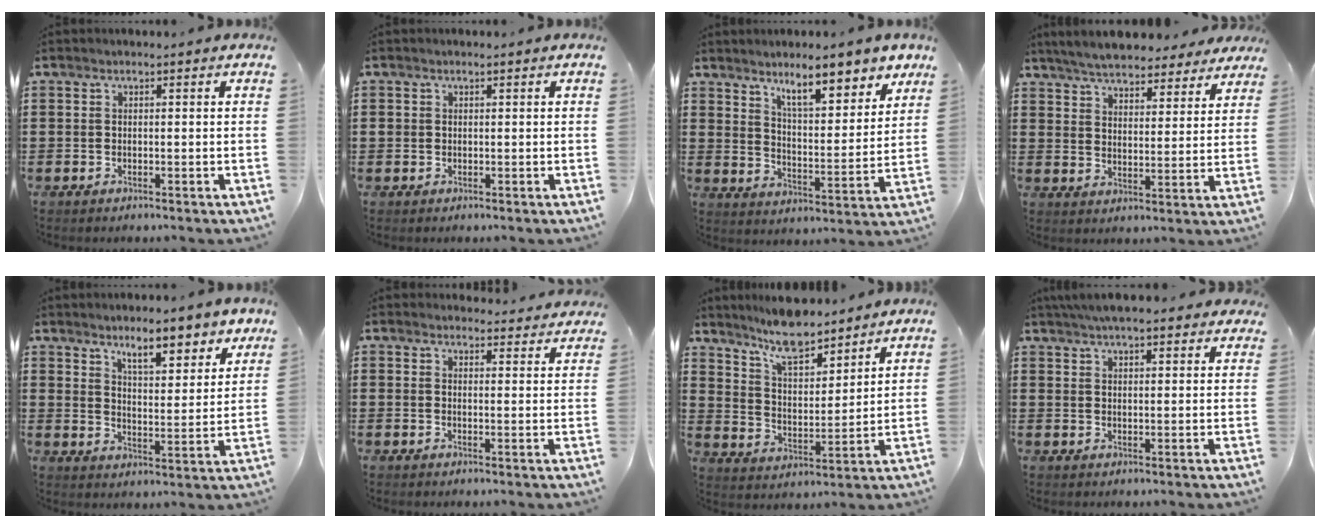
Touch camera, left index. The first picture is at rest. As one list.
[{"total": 0.8, "force": [0.2, 0.7, 0.2], "torque": [-0.008, 0.006, 0.002]}, {"total": 8.7, "force": [7.3, 1.5, 4.6], "torque": [-0.071, -0.040, 0.121]}, {"total": 5.9, "force": [5.7, 0.6, 1.3], "torque": [-0.050, -0.021, 0.102]}, {"total": 7.3, "force": [6.2, 1.5, 3.5], "torque": [-0.056, -0.033, 0.104]}, {"total": 3.1, "force": [3.1, 0.5, 0.3], "torque": [-0.006, -0.014, 0.056]}, {"total": 8.6, "force": [7.6, 1.7, 3.6], "torque": [-0.087, -0.029, 0.140]}, {"total": 5.4, "force": [4.8, 0.9, 2.3], "torque": [-0.056, -0.003, 0.090]}]